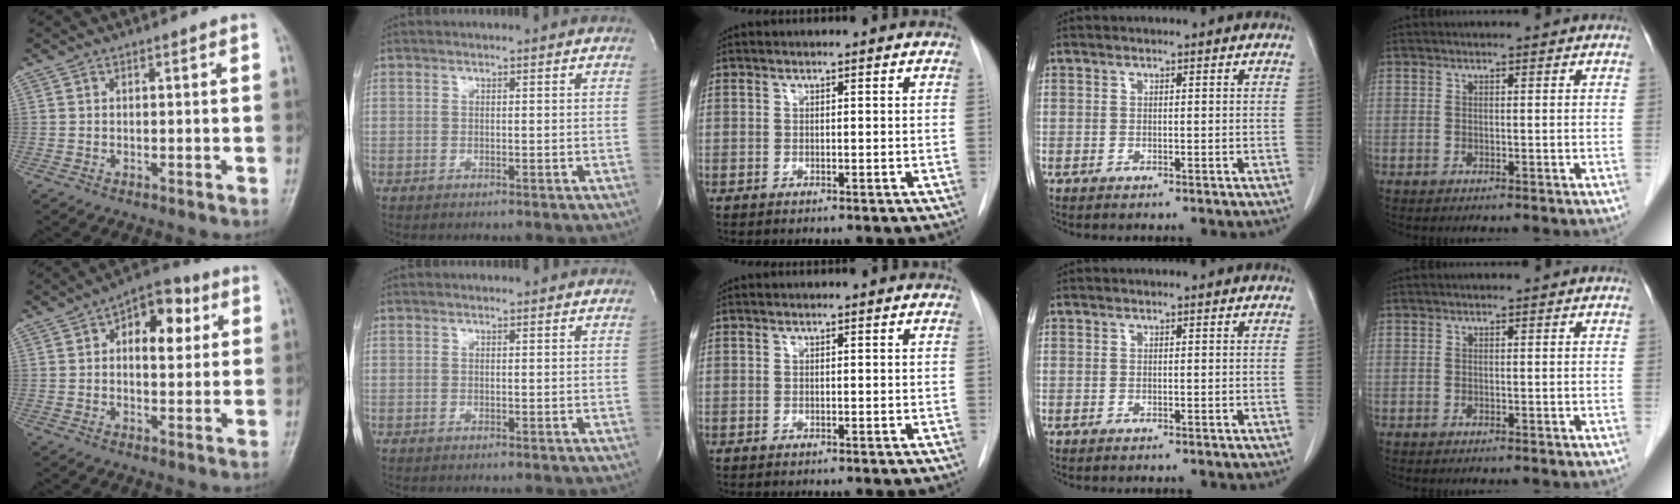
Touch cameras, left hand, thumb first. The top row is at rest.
{"thumb": {"total": 11.1, "force": [3.3, 6.4, 8.4], "torque": [-0.083, 0.009, 0.040]}, "index": {"total": 0.6, "force": [0.6, 0.2, 0.0], "torque": [-0.007, 0.004, 0.008]}}